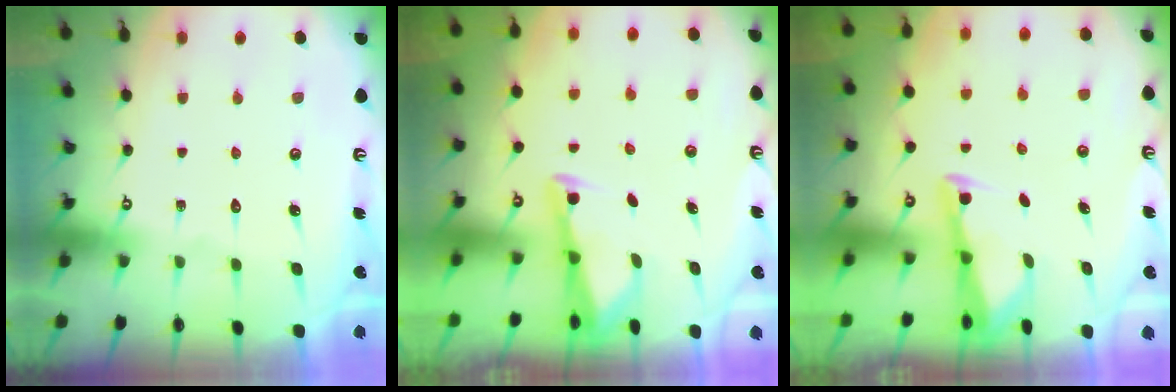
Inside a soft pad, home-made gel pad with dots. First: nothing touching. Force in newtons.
{"total": 2.9, "press": 2.9, "slide": 0.2}
{"total": 2.9, "press": 2.9, "slide": 0.2}